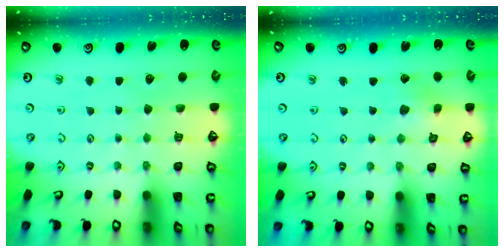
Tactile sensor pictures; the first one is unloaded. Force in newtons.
{"total": 3.3, "press": 3.3, "slide": 0.6}